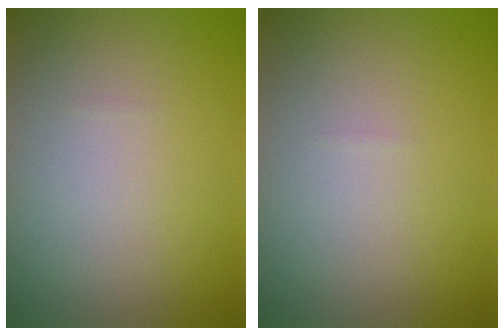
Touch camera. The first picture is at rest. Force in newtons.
{"total": 0.0}